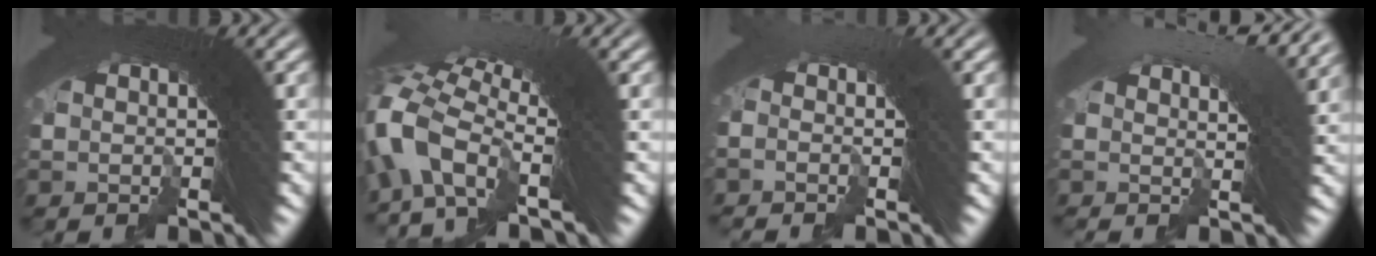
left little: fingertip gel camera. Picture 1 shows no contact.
{"total": 5.7, "force": [-1.6, 3.9, 3.9], "torque": [-0.089, -0.009, -0.033]}
{"total": 1.7, "force": [-1.6, -0.1, 0.5], "torque": [0.021, 0.019, -0.041]}
{"total": 4.4, "force": [2.7, 0.5, 3.4], "torque": [-0.033, 0.018, 0.031]}